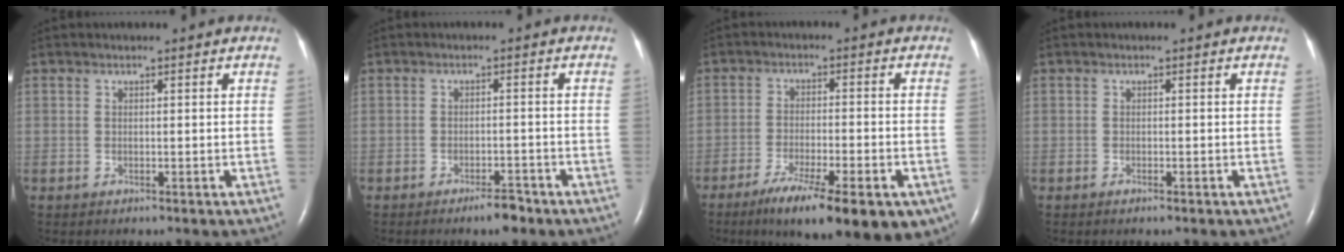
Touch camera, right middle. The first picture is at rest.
{"total": 2.8, "force": [-2.2, 0.6, 1.6], "torque": [-0.026, 0.000, -0.034]}
{"total": 15.1, "force": [-8.9, 3.2, 11.7], "torque": [-0.142, -0.026, -0.135]}
{"total": 0.7, "force": [-0.5, 0.1, 0.5], "torque": [-0.012, -0.002, -0.006]}